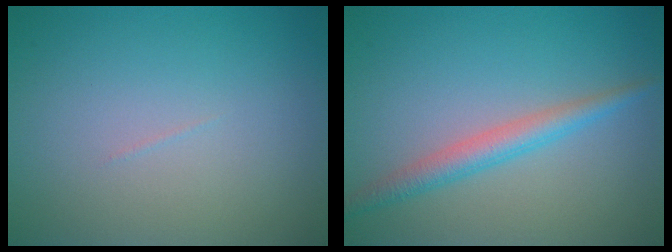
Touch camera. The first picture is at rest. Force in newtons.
{"total": 2.7, "press": 2.7, "slide": 0.1}